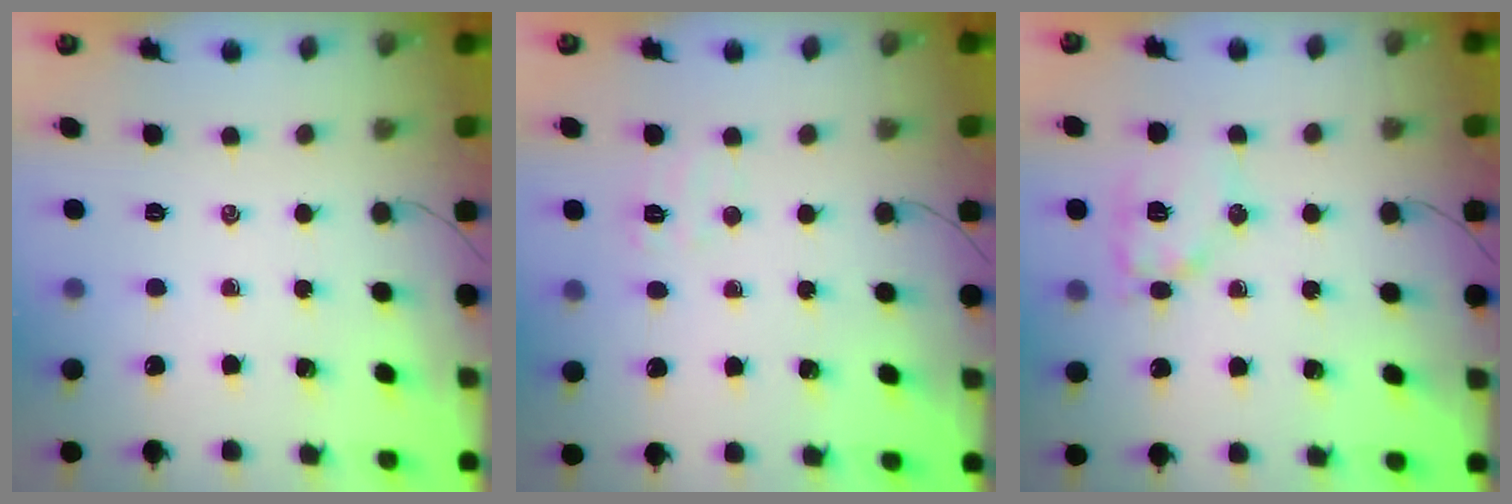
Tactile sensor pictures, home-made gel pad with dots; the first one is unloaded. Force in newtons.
{"total": 4.3, "press": 4.2, "slide": 1.0}
{"total": 11.4, "press": 11.4, "slide": 0.5}